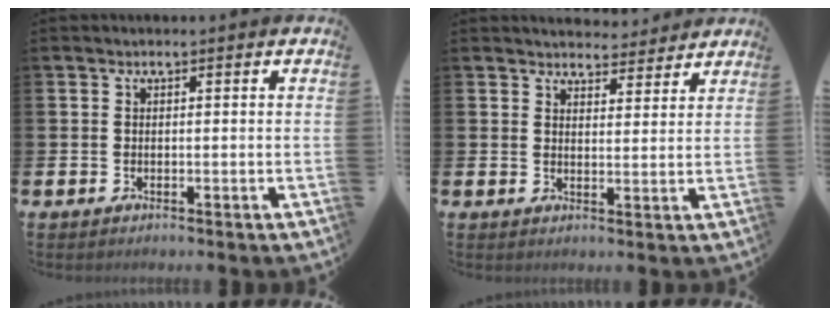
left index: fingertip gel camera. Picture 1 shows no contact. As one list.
[{"total": 4.2, "force": [4.1, 1.1, -0.2], "torque": [0.003, -0.024, 0.073]}]